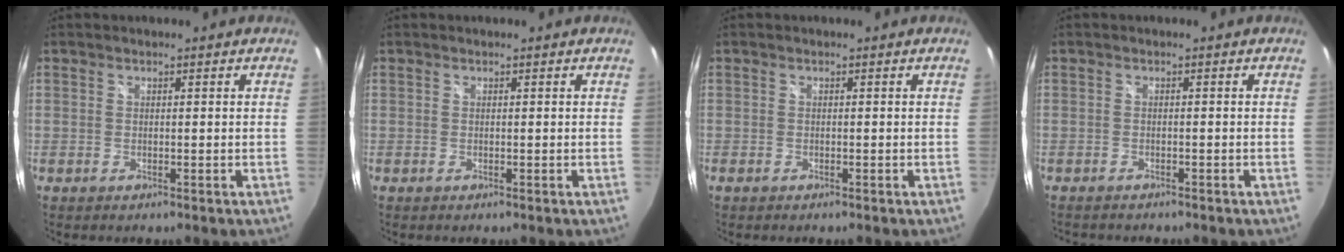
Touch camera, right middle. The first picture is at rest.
{"total": 0.0}
{"total": 0.6, "force": [-0.5, 0.3, 0.2], "torque": [-0.005, -0.004, -0.011]}
{"total": 2.1, "force": [-1.9, 0.3, 0.6], "torque": [-0.016, -0.010, -0.032]}